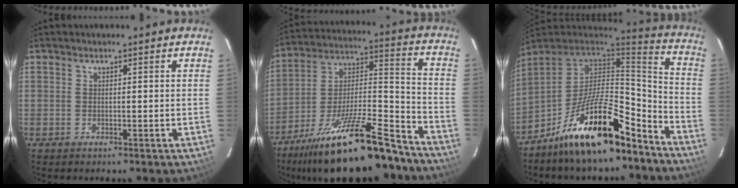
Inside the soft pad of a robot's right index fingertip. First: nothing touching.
{"total": 25.7, "force": [-20.0, 5.5, 15.1], "torque": [-0.253, -0.008, -0.309]}
{"total": 21.0, "force": [-14.0, 6.7, 14.1], "torque": [-0.243, 0.010, -0.236]}